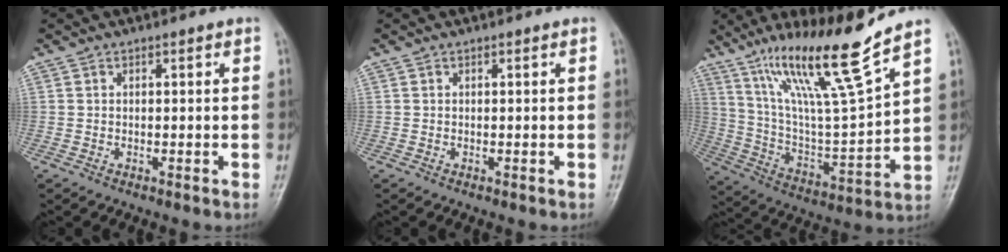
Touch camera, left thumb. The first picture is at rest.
{"total": 0.0}
{"total": 19.5, "force": [13.2, 1.1, 14.3], "torque": [-0.230, -0.068, 0.241]}